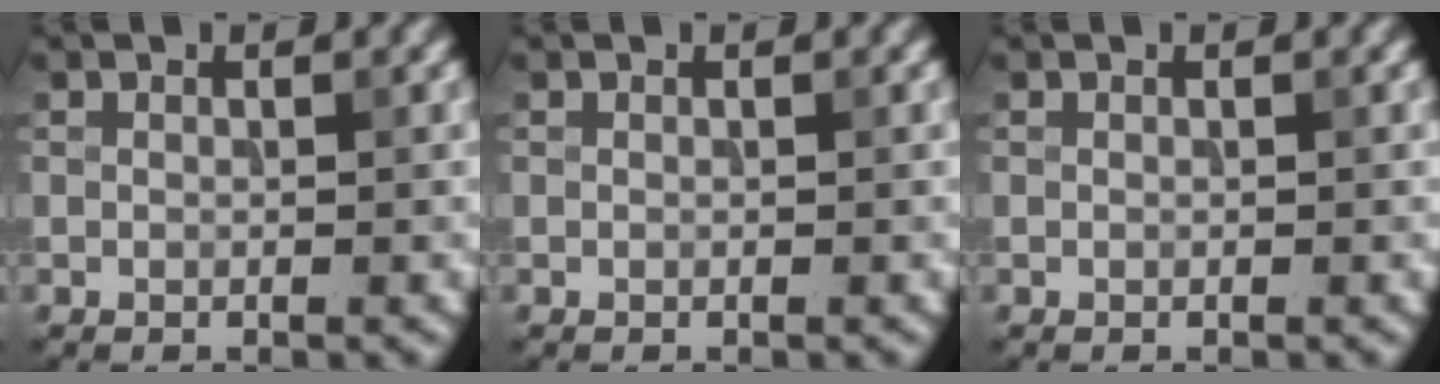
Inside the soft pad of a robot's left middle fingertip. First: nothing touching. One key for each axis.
{"total": 0.0}
{"total": 0.0}